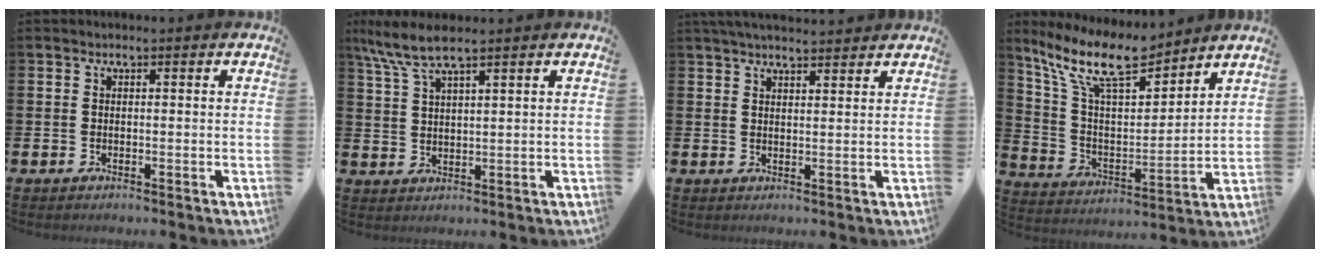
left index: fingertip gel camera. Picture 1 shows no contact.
{"total": 6.6, "force": [5.3, 0.9, 3.7], "torque": [-0.090, -0.009, 0.097]}
{"total": 3.5, "force": [3.4, 0.2, 0.8], "torque": [-0.019, -0.012, 0.062]}
{"total": 12.4, "force": [10.5, 3.2, 5.9], "torque": [-0.150, -0.052, 0.187]}